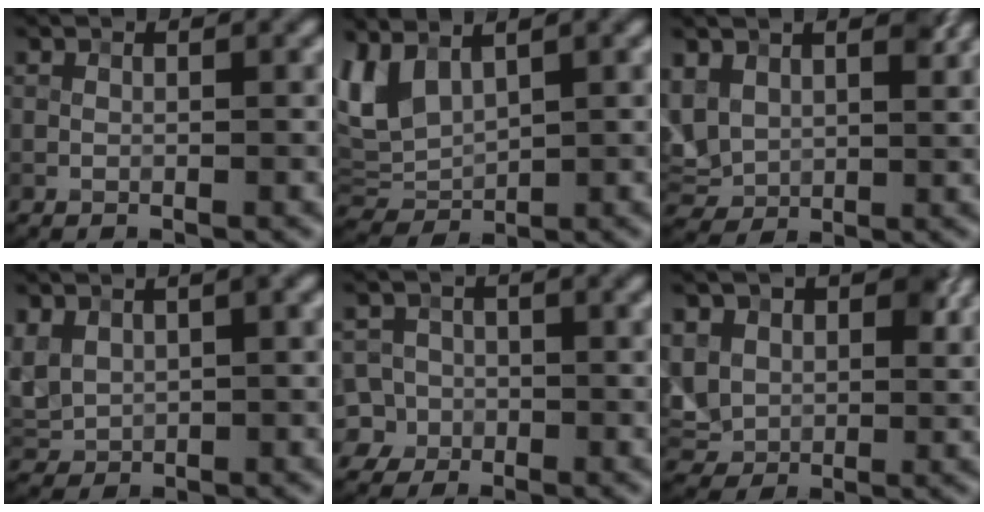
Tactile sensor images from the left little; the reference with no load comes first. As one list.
[{"total": 4.2, "force": [2.0, 2.5, 2.8], "torque": [-0.070, -0.005, 0.041]}, {"total": 6.2, "force": [2.6, 4.5, 3.3], "torque": [-0.101, 0.001, 0.052]}, {"total": 3.6, "force": [1.4, 2.3, 2.3], "torque": [-0.056, 0.004, 0.030]}, {"total": 5.2, "force": [-2.4, 4.5, 1.0], "torque": [-0.004, -0.002, -0.060]}, {"total": 7.8, "force": [2.7, 6.0, 4.2], "torque": [-0.105, 0.008, 0.043]}]